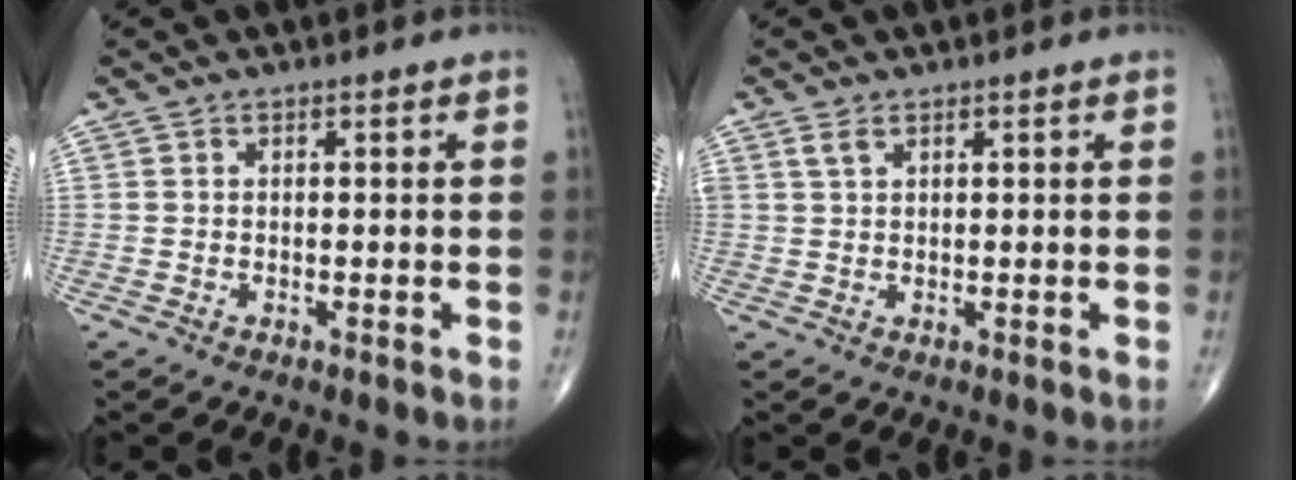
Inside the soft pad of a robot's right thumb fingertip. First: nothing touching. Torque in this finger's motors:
{"motor_torque": [0.23, 0.29, 0.36, 0.30, 0.01]}